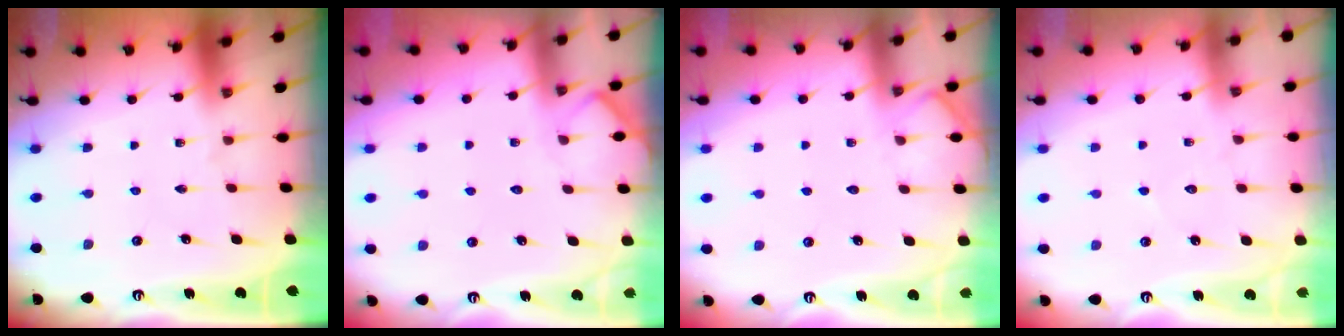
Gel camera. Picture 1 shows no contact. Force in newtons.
{"total": 4.9, "press": 4.9, "slide": 0.6}
{"total": 3.5, "press": 3.4, "slide": 0.5}
{"total": 5.0, "press": 5.0, "slide": 0.5}